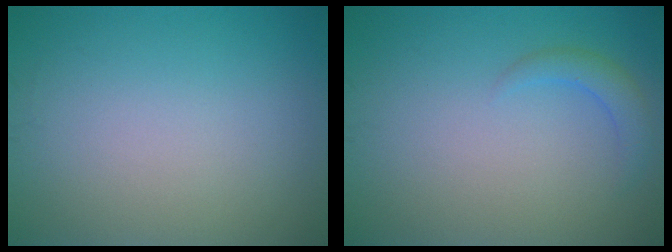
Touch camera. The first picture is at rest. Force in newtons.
{"total": 1.8, "press": 1.8, "slide": 0.2}